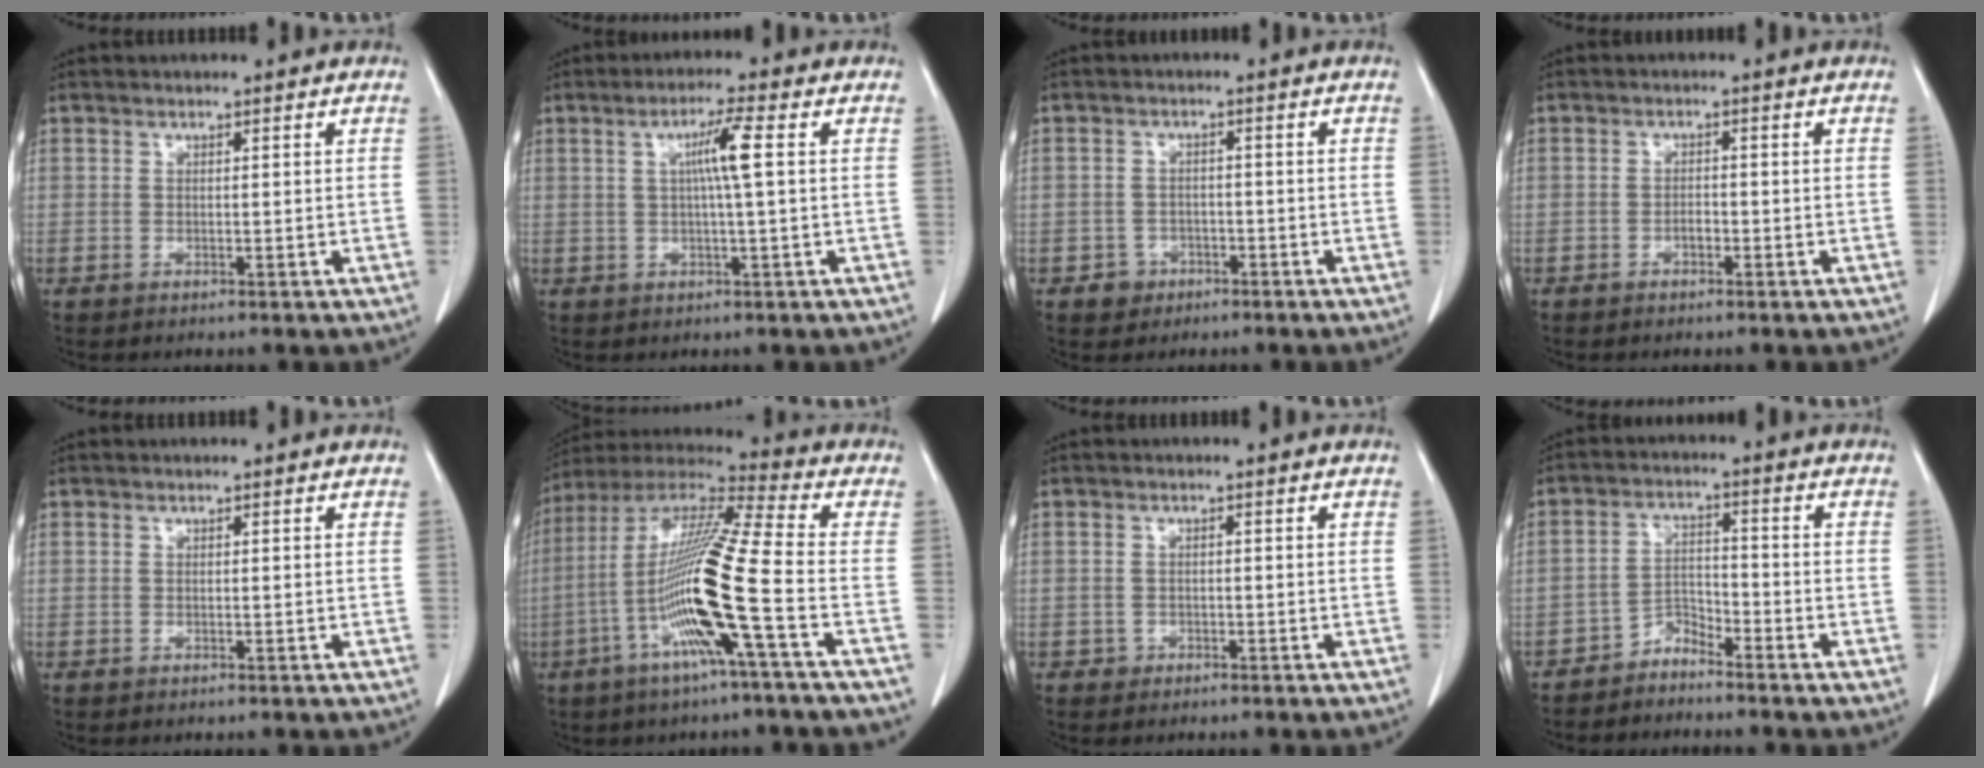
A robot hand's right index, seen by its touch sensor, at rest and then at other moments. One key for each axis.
{"total": 5.1, "fx": 0.9, "fy": -0.5, "fz": 5.0, "tx": -0.090, "ty": 0.005, "tz": 0.016}
{"total": 3.0, "fx": -1.5, "fy": 2.6, "fz": 0.1, "tx": 0.006, "ty": 0.015, "tz": -0.022}
{"total": 1.3, "fx": -0.7, "fy": 0.6, "fz": 0.9, "tx": -0.012, "ty": 0.005, "tz": -0.015}
{"total": 0.0}
{"total": 17.0, "fx": -4.9, "fy": -0.9, "fz": 16.2, "tx": -0.321, "ty": -0.005, "tz": -0.106}
{"total": 1.2, "fx": -0.6, "fy": 1.0, "fz": -0.1, "tx": 0.004, "ty": 0.007, "tz": -0.012}
{"total": 3.2, "fx": -3.0, "fy": 0.8, "fz": 0.4, "tx": 0.000, "ty": -0.001, "tz": -0.059}